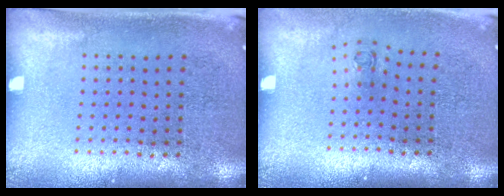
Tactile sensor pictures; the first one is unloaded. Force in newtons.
{"total": 0.7, "press": 0.3, "slide": 0.6}